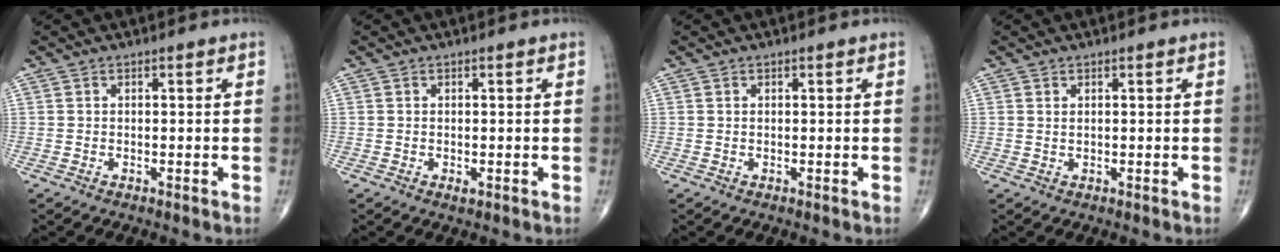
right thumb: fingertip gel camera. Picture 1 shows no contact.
{"total": 0.8, "force": [-0.3, 0.4, 0.6], "torque": [-0.010, -0.003, -0.006]}
{"total": 0.0}
{"total": 0.5, "force": [0.3, 0.2, 0.4], "torque": [-0.007, -0.001, 0.006]}